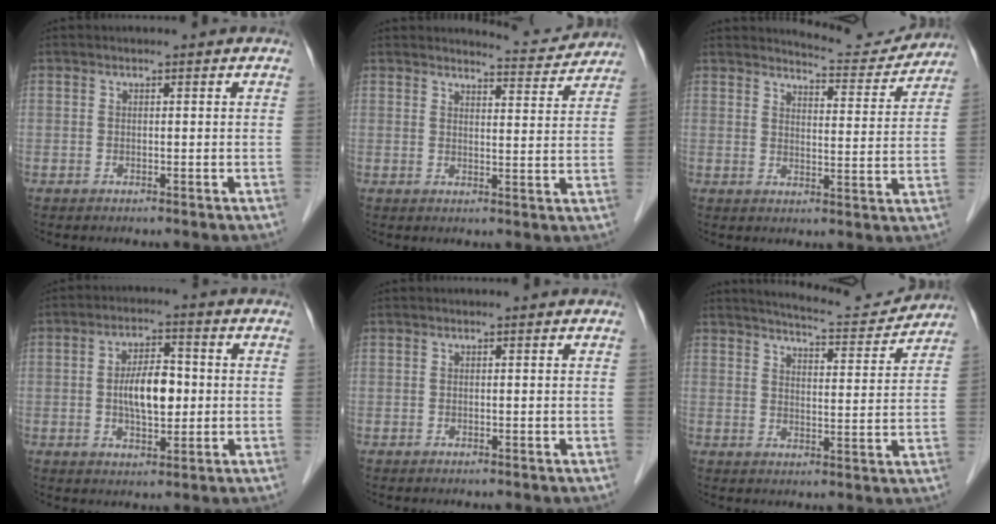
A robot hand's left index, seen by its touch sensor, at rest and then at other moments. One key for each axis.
{"total": 5.8, "fx": 5.8, "fy": 0.4, "fz": -0.3, "tx": -0.001, "ty": -0.016, "tz": 0.065}
{"total": 8.8, "fx": 8.8, "fy": 0.9, "fz": 0.3, "tx": 0.000, "ty": -0.019, "tz": 0.107}
{"total": 7.4, "fx": -0.2, "fy": 2.9, "fz": 6.8, "tx": -0.128, "ty": 0.005, "tz": -0.006}
{"total": 0.0}
{"total": 10.5, "fx": 10.2, "fy": 0.9, "fz": 2.1, "tx": -0.033, "ty": -0.005, "tz": 0.134}